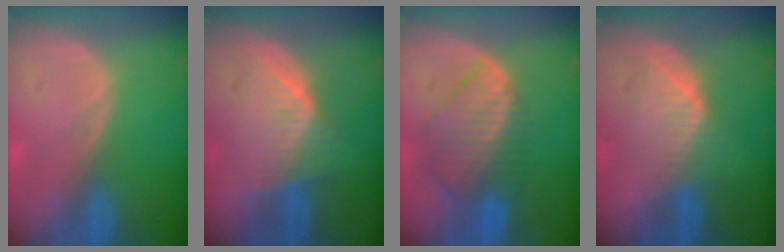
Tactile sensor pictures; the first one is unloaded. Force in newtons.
{"total": 7.5, "press": 6.7, "slide": 3.3}
{"total": 8.4, "press": 7.6, "slide": 3.6}
{"total": 5.2, "press": 5.2, "slide": 0.4}